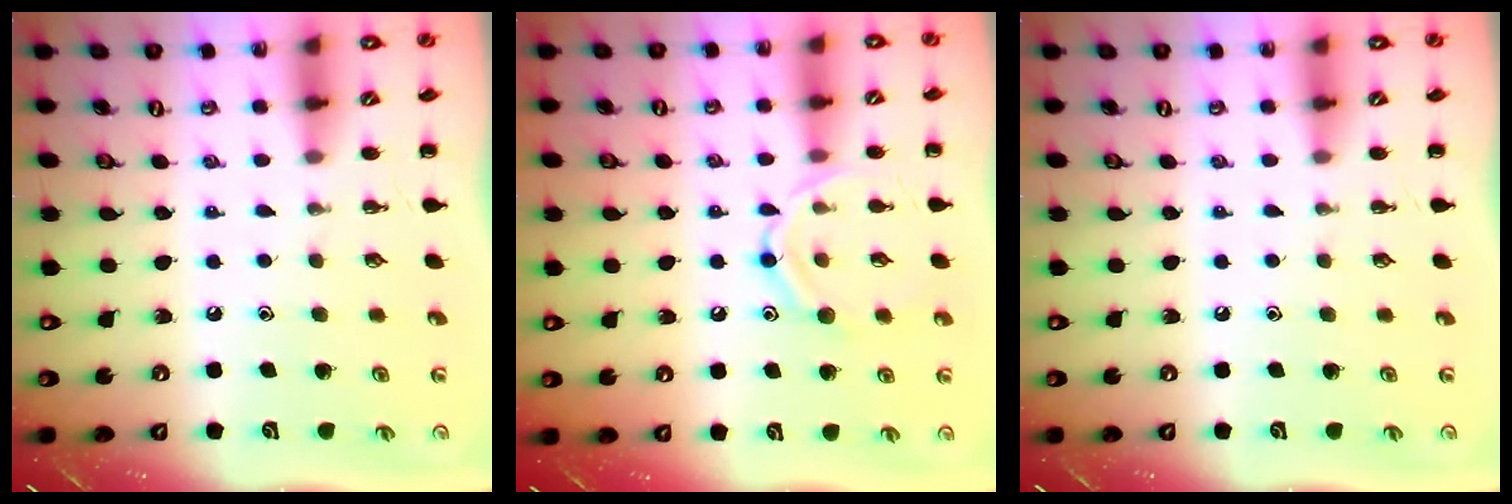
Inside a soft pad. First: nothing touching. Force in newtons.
{"total": 11.9, "press": 11.9, "slide": 0.8}
{"total": 0.0}